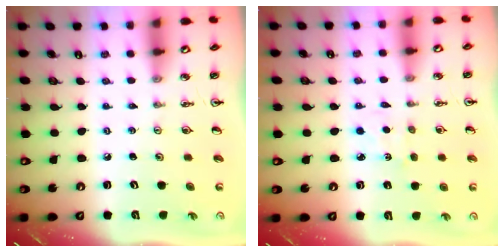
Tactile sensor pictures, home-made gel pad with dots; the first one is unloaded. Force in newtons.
{"total": 4.2, "press": 4.1, "slide": 0.5}